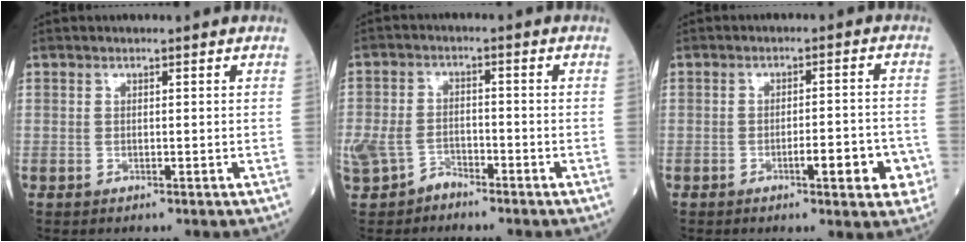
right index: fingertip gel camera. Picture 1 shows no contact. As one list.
[{"total": 7.8, "force": [-4.7, 5.5, 3.1], "torque": [-0.083, 0.012, -0.083]}, {"total": 6.5, "force": [-2.6, 1.3, 5.8], "torque": [-0.070, 0.006, -0.031]}]